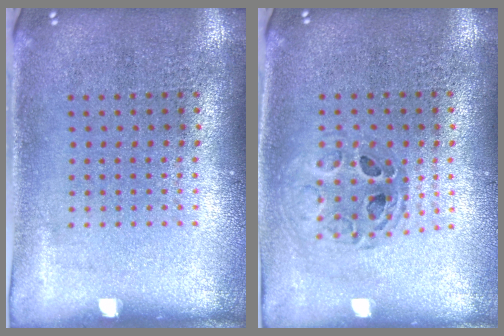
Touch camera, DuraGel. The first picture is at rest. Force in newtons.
{"total": 0.8, "press": 0.7, "slide": 0.2}